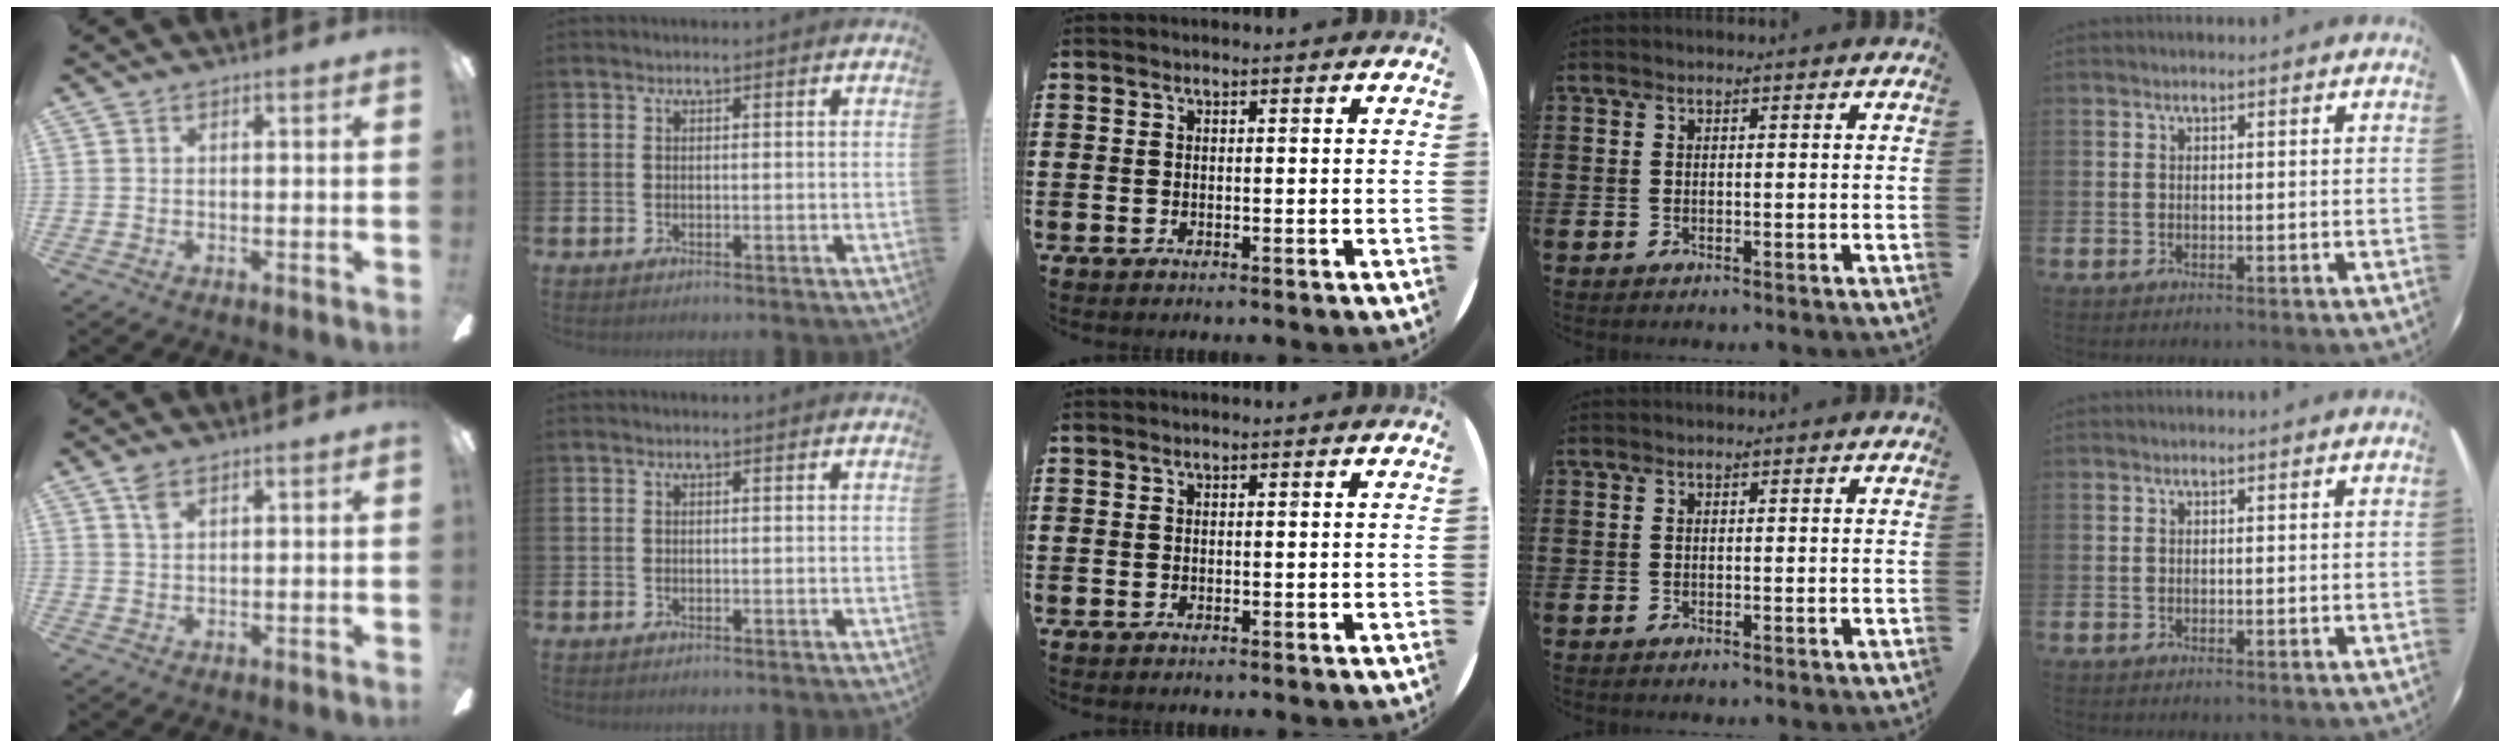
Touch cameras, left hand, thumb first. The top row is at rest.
{"thumb": {"total": 2.9, "force": [2.0, 1.3, 1.8], "torque": [-0.033, -0.003, 0.035]}}